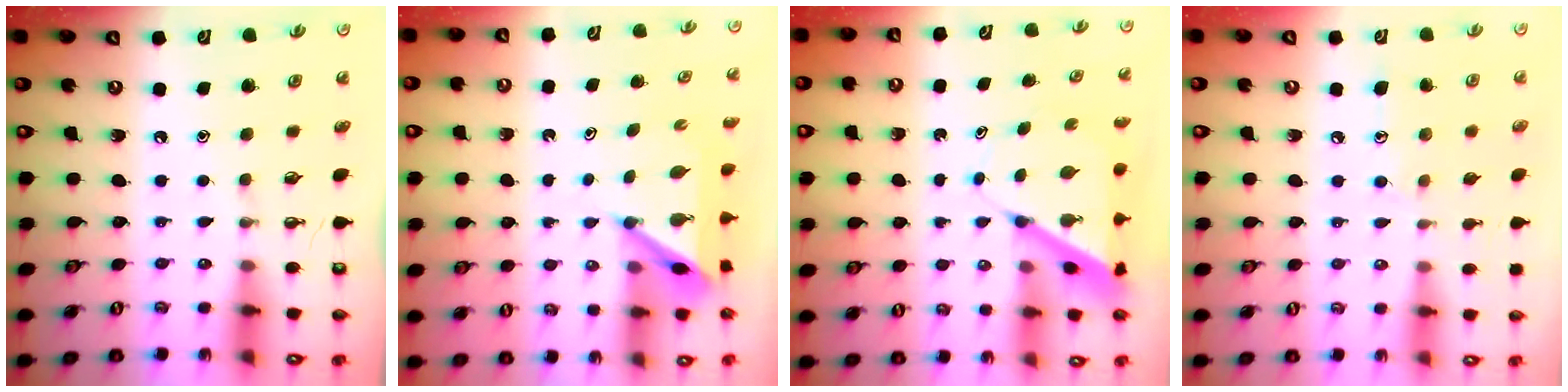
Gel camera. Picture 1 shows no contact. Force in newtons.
{"total": 6.6, "press": 6.6, "slide": 0.4}
{"total": 7.6, "press": 7.5, "slide": 0.5}
{"total": 8.9, "press": 8.9, "slide": 0.5}